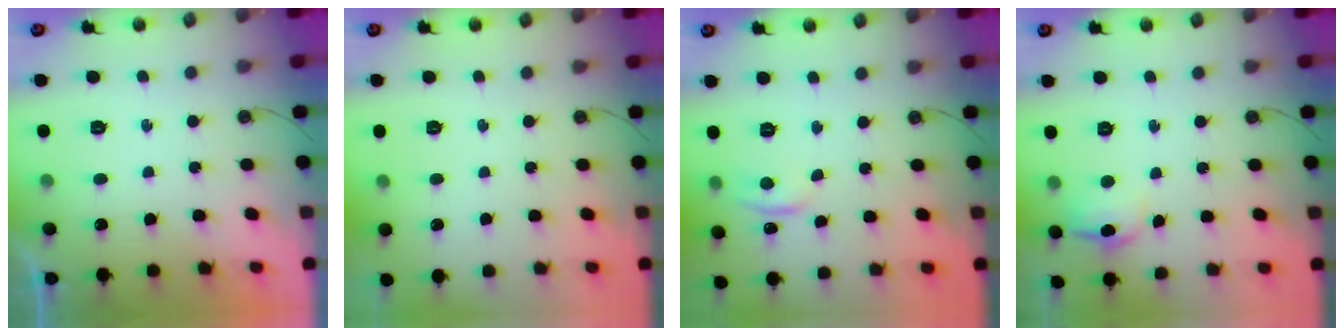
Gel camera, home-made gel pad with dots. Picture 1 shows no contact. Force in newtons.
{"total": 0.0}
{"total": 4.4, "press": 4.4, "slide": 0.6}
{"total": 8.0, "press": 7.9, "slide": 1.4}